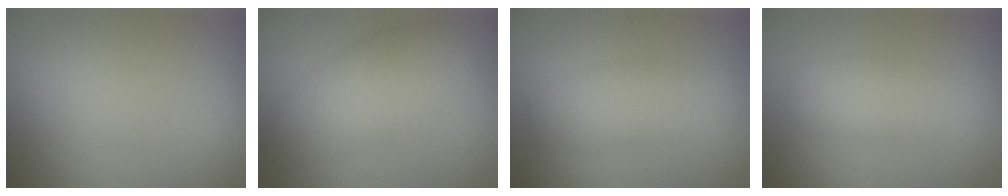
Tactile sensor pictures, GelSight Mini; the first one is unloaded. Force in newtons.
{"total": 4.9, "press": 4.9, "slide": 0.0}
{"total": 3.0, "press": 3.0, "slide": 0.1}
{"total": 2.8, "press": 2.8, "slide": 0.1}